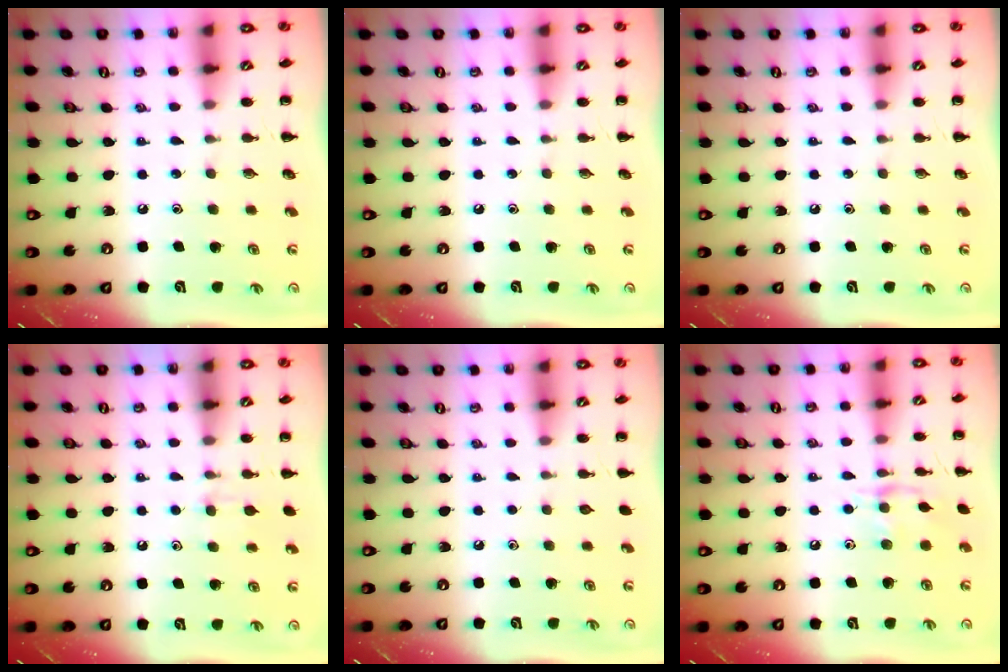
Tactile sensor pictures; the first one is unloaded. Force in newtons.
{"total": 0.0}
{"total": 0.0}
{"total": 5.9, "press": 5.6, "slide": 1.7}
{"total": 0.0}
{"total": 9.1, "press": 9.0, "slide": 0.7}